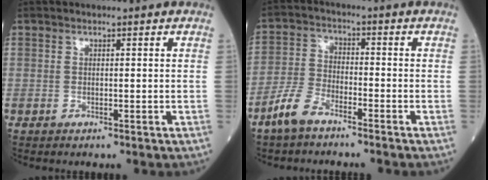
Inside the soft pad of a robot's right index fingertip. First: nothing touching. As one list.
[{"total": 5.8, "force": [-4.5, 1.9, 3.1], "torque": [-0.078, -0.003, -0.094]}]